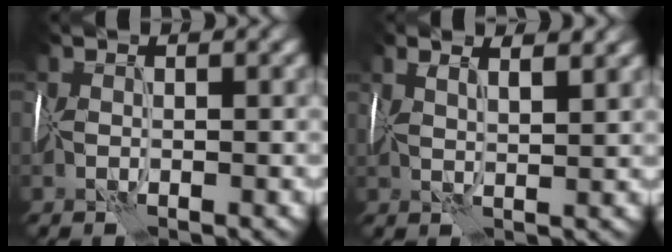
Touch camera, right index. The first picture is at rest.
{"total": 4.6, "force": [3.1, 1.3, 3.1], "torque": [-0.044, 0.032, 0.026]}